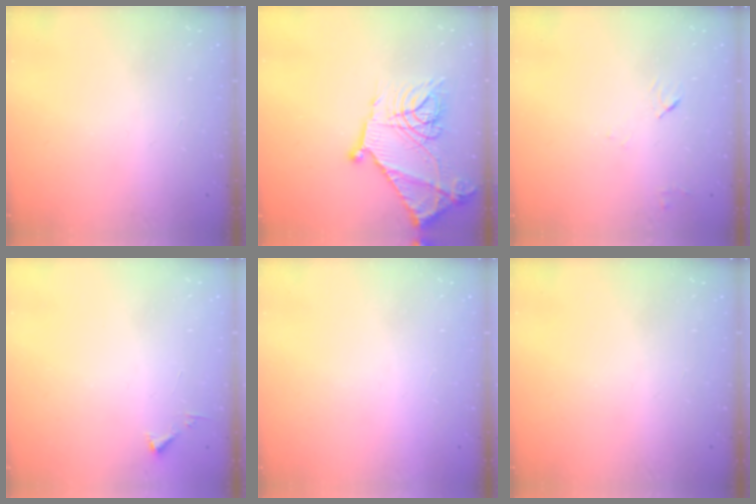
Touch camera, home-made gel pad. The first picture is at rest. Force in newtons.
{"total": 21.3, "press": 21.2, "slide": 1.6}
{"total": 4.6, "press": 4.5, "slide": 0.6}
{"total": 3.1, "press": 3.1, "slide": 0.4}
{"total": 1.5, "press": 1.5, "slide": 0.1}
{"total": 0.0}